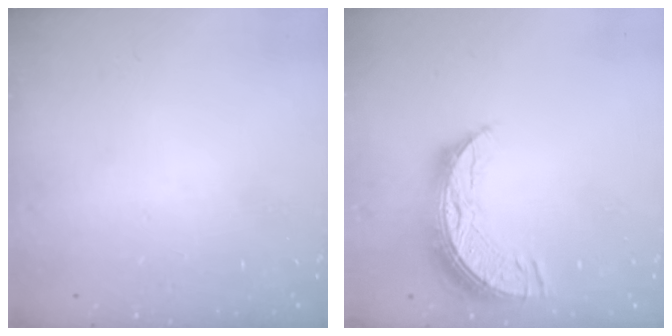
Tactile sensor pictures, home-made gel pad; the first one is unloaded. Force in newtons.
{"total": 10.9, "press": 10.9, "slide": 0.9}